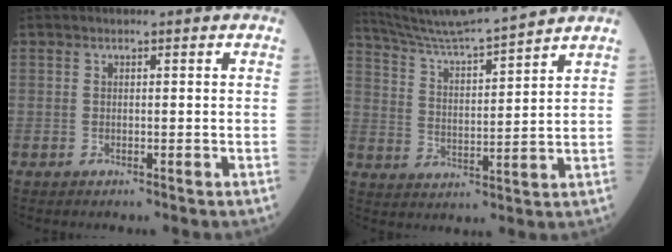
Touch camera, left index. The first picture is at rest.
{"total": 13.3, "force": [12.5, -2.1, 3.9], "torque": [-0.082, -0.005, 0.210]}